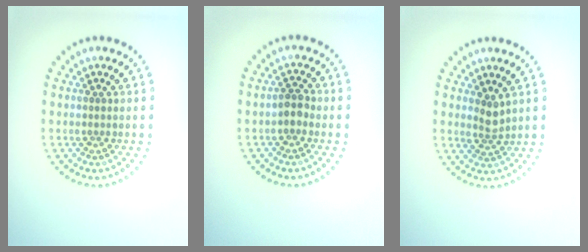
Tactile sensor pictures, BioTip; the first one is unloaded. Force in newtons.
{"total": 1.4, "press": 1.3, "slide": 0.5}
{"total": 1.7, "press": 1.2, "slide": 1.2}